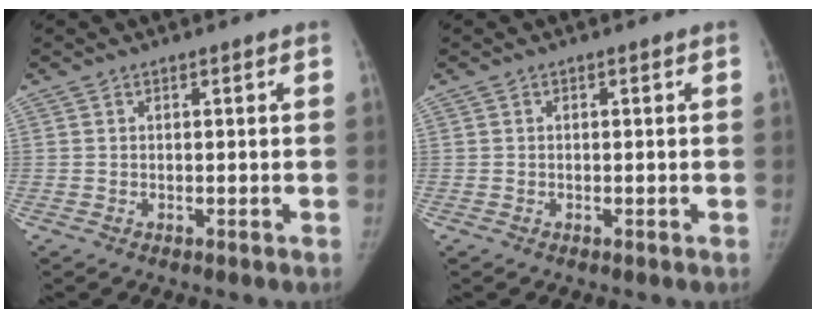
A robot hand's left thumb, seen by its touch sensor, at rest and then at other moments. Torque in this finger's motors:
{"motor_torque": [0.09, -0.02, 0.14, -0.16, 0.03]}